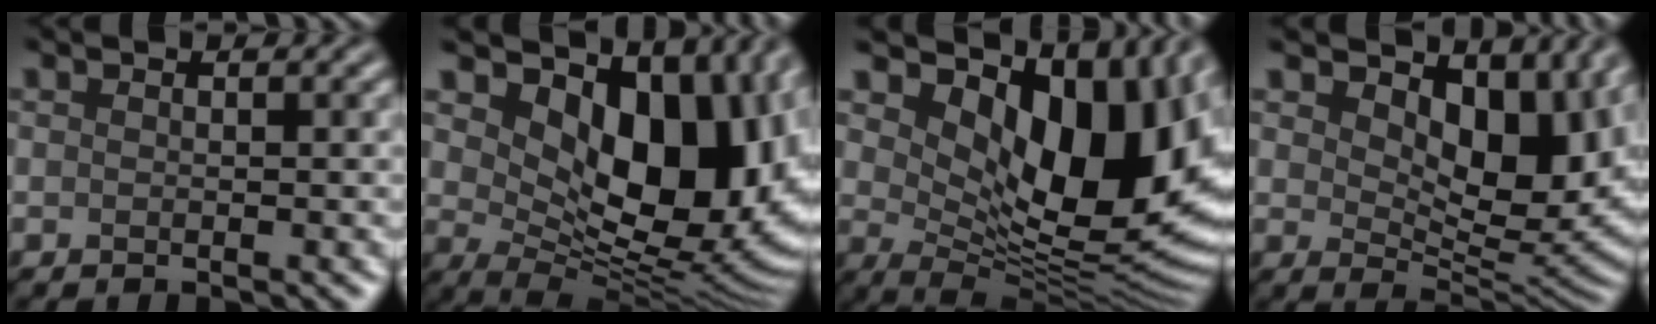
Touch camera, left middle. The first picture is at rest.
{"total": 13.5, "force": [3.9, 7.8, 10.3], "torque": [-0.125, -0.015, 0.071]}
{"total": 14.8, "force": [5.0, 7.5, 11.7], "torque": [-0.143, -0.007, 0.090]}
{"total": 9.9, "force": [3.6, 5.4, 7.5], "torque": [-0.119, -0.016, 0.059]}